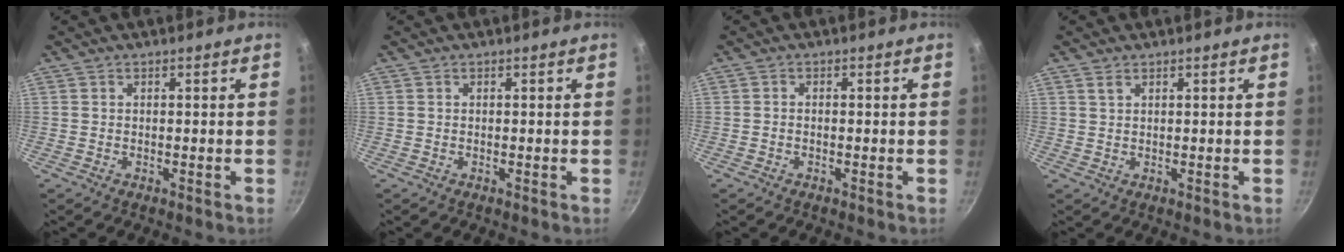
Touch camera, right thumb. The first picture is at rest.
{"total": 0.0}
{"total": 0.7, "force": [-0.3, 0.4, 0.5], "torque": [-0.010, 0.005, -0.008]}
{"total": 1.2, "force": [0.8, 0.6, 0.7], "torque": [-0.013, -0.002, 0.017]}